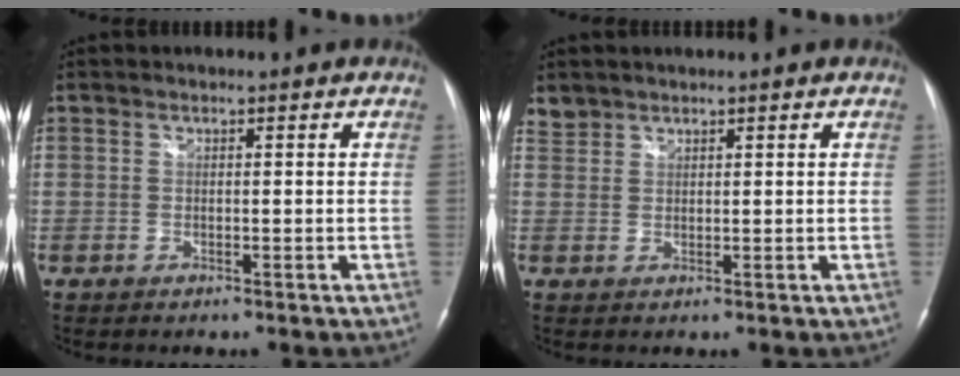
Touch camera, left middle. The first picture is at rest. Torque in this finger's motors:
{"motor_torque": [-0.13, -0.19, 0.01, 0.01]}